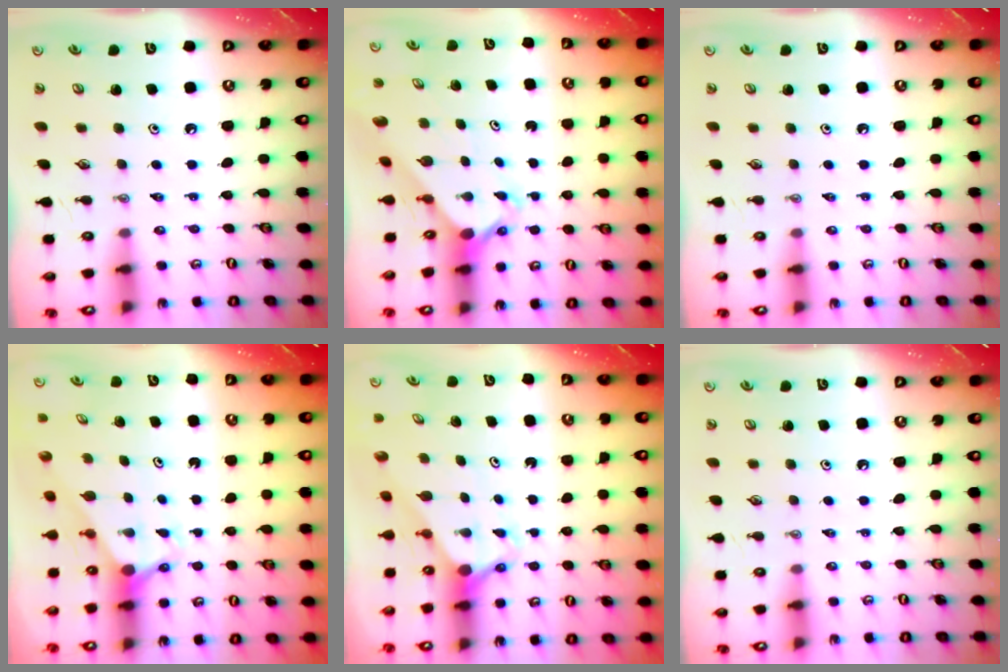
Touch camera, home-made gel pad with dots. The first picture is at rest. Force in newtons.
{"total": 2.2, "press": 2.2, "slide": 0.1}
{"total": 0.0}
{"total": 2.9, "press": 2.9, "slide": 0.0}
{"total": 2.9, "press": 2.9, "slide": 0.3}
{"total": 0.0}